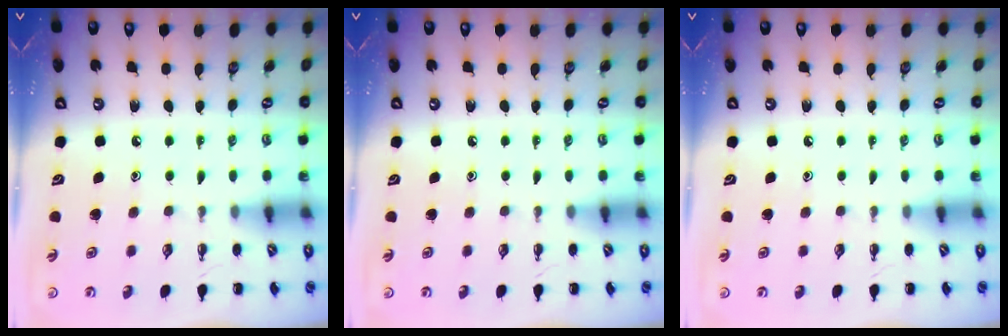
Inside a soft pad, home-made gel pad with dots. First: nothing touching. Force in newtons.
{"total": 0.0}
{"total": 0.0}